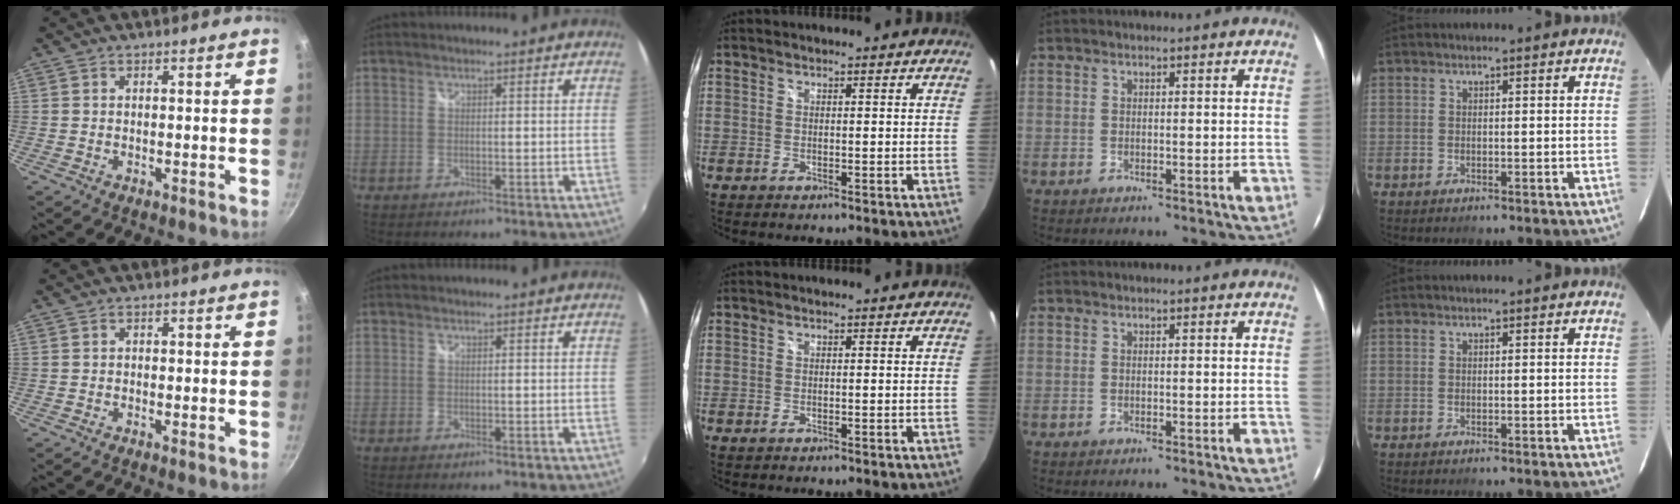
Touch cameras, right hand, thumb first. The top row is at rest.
{"thumb": {"total": 0.5, "force": [-0.2, 0.4, 0.3], "torque": [-0.004, 0.002, -0.004]}}